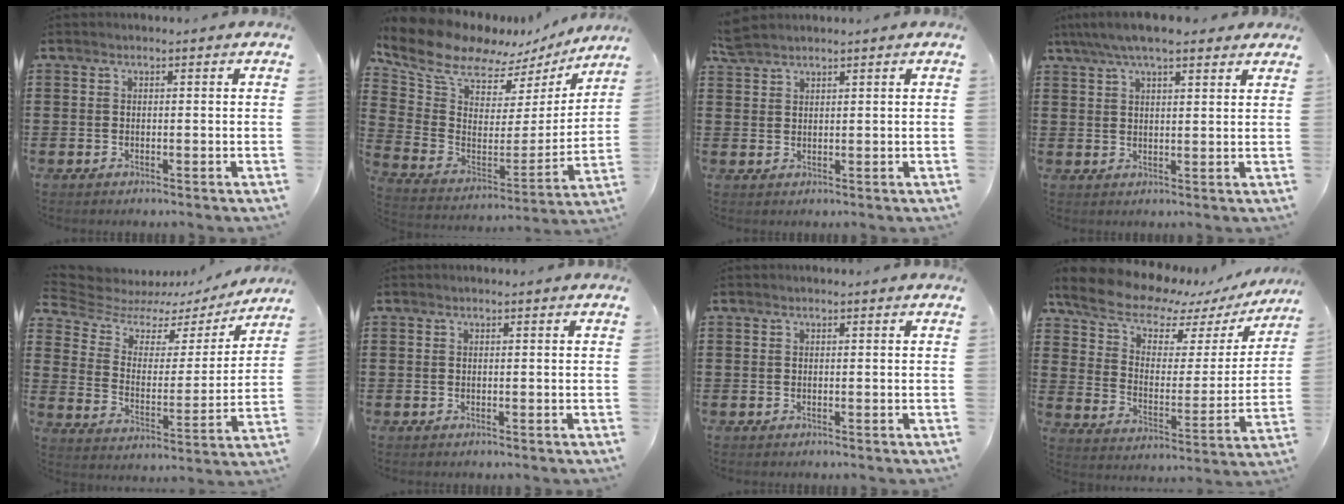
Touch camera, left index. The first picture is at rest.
{"total": 10.6, "force": [8.2, 4.9, 4.6], "torque": [-0.126, -0.052, 0.147]}
{"total": 2.4, "force": [2.2, 0.5, 0.8], "torque": [-0.020, 0.001, 0.044]}
{"total": 6.2, "force": [4.8, 1.5, 3.6], "torque": [-0.081, 0.000, 0.086]}
{"total": 6.0, "force": [4.9, 2.9, 1.9], "torque": [-0.068, -0.027, 0.083]}
{"total": 0.0}
{"total": 0.0}
{"total": 9.5, "force": [7.8, 3.6, 4.1], "torque": [-0.102, -0.049, 0.132]}